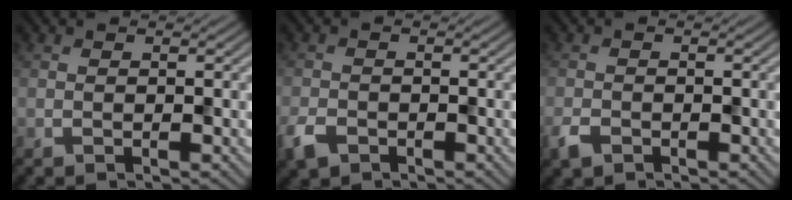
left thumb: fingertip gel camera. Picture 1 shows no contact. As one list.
[{"total": 2.8, "force": [-1.8, 1.6, 1.3], "torque": [-0.035, -0.009, -0.046]}, {"total": 1.8, "force": [-1.2, 1.0, 0.9], "torque": [-0.023, -0.005, -0.030]}]